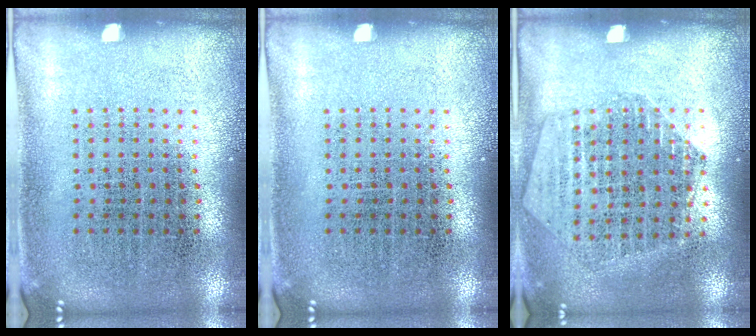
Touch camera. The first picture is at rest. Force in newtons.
{"total": 0.0}
{"total": 1.5, "press": 1.5, "slide": 0.0}